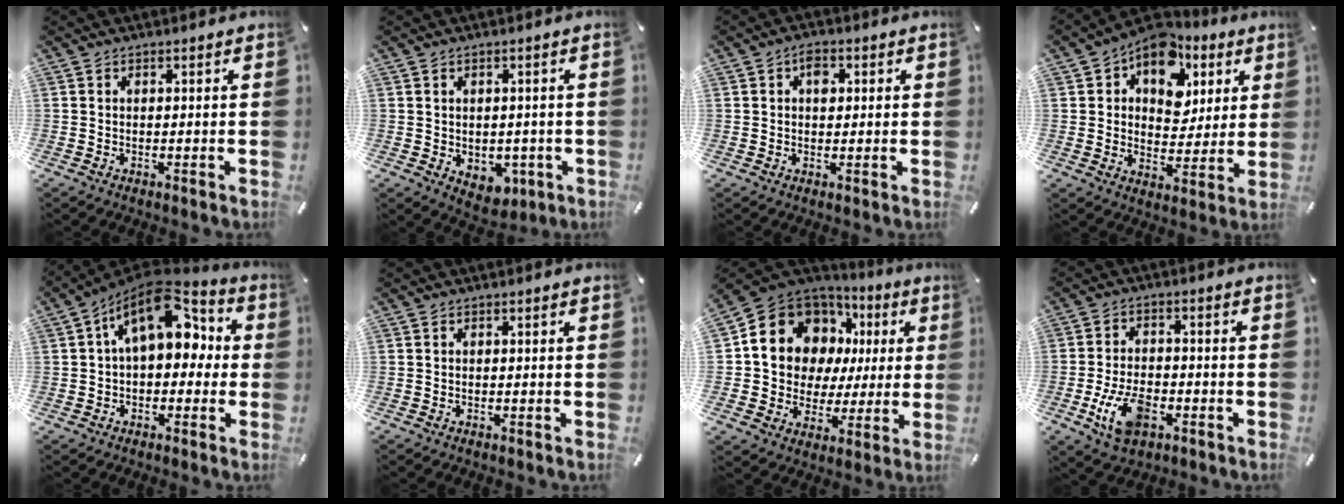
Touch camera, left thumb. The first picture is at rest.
{"total": 4.0, "force": [-0.6, 3.5, 2.0], "torque": [-0.010, -0.003, -0.010]}
{"total": 3.4, "force": [0.8, 2.3, 2.4], "torque": [-0.026, -0.001, 0.007]}
{"total": 12.5, "force": [6.5, 9.1, 5.8], "torque": [-0.093, -0.042, 0.118]}
{"total": 16.7, "force": [6.5, 9.9, 11.7], "torque": [-0.182, -0.029, 0.115]}
{"total": 0.0}
{"total": 13.7, "force": [5.0, 11.8, 4.7], "torque": [-0.088, -0.036, 0.099]}
{"total": 10.2, "force": [-4.0, 6.1, 7.2], "torque": [-0.146, 0.006, -0.071]}